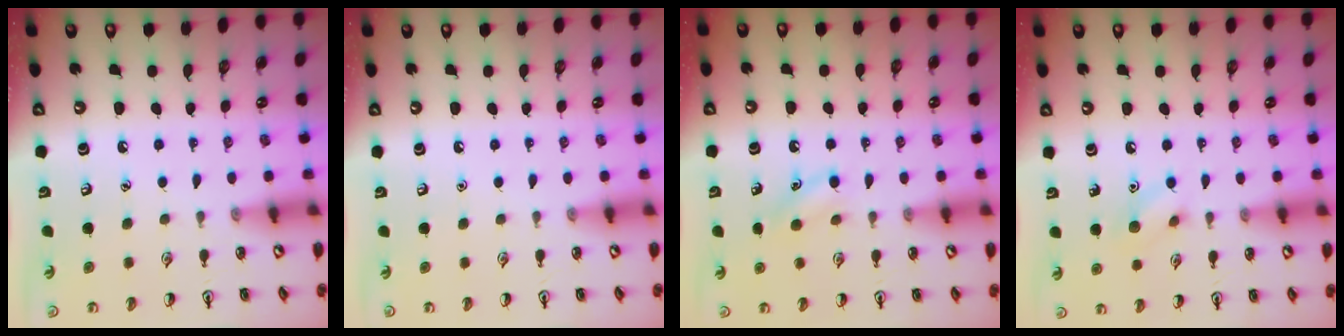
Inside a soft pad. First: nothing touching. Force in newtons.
{"total": 0.0}
{"total": 6.0, "press": 5.7, "slide": 1.8}
{"total": 6.6, "press": 6.5, "slide": 1.0}